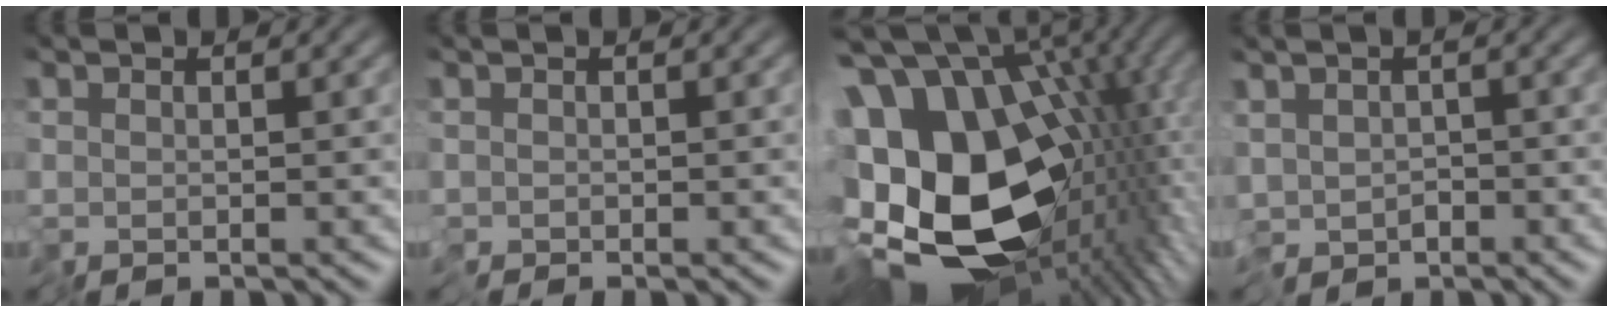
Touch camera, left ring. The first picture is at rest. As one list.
[{"total": 0.0}, {"total": 20.0, "force": [-0.6, 13.1, 15.1], "torque": [-0.277, -0.012, 0.013]}, {"total": 3.1, "force": [-1.5, 2.1, 1.8], "torque": [-0.038, -0.005, -0.035]}]